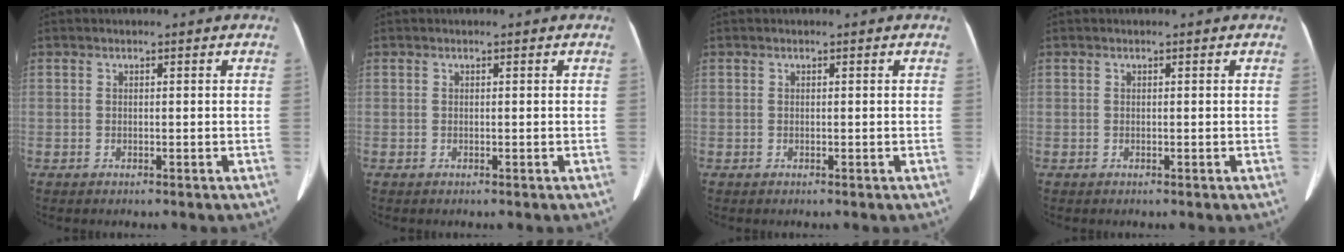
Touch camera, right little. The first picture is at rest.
{"total": 0.0}
{"total": 0.0}
{"total": 0.0}